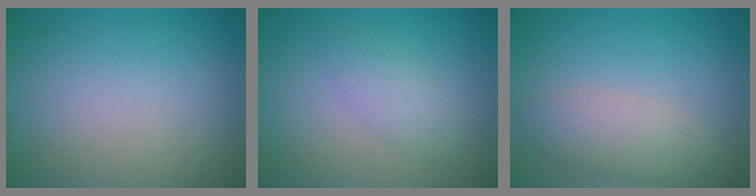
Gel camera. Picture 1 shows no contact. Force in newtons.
{"total": 2.2, "press": 2.2, "slide": 0.1}
{"total": 3.0, "press": 3.0, "slide": 0.1}